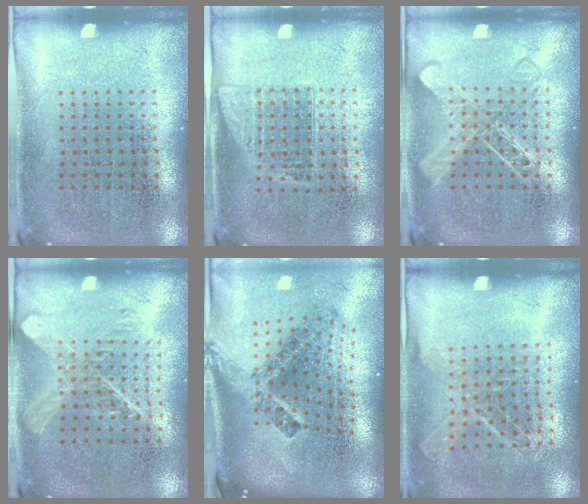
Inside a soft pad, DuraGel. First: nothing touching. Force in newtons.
{"total": 1.1, "press": 1.0, "slide": 0.6}
{"total": 2.3, "press": 2.3, "slide": 0.4}
{"total": 1.5, "press": 1.3, "slide": 0.7}
{"total": 2.9, "press": 1.7, "slide": 2.4}
{"total": 1.1, "press": 1.0, "slide": 0.3}